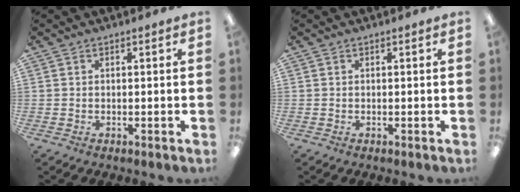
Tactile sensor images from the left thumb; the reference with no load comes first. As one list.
[{"total": 0.0}]